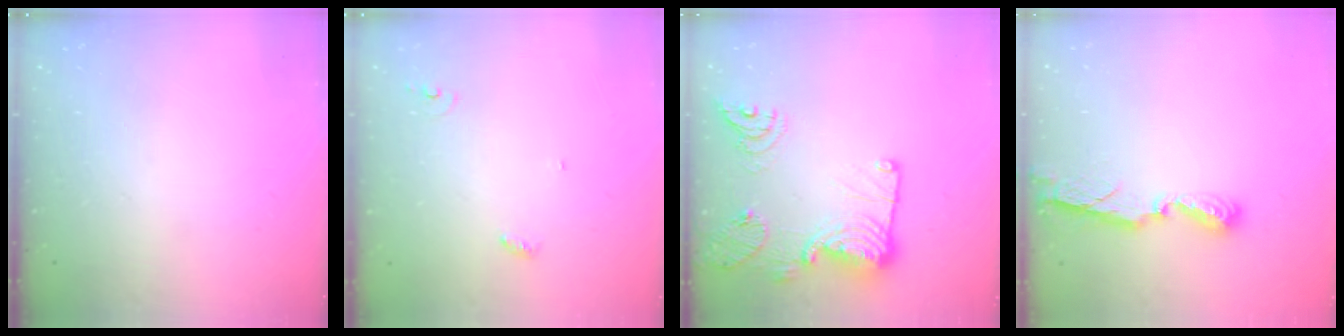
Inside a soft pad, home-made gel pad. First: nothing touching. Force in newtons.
{"total": 3.6, "press": 3.6, "slide": 0.2}
{"total": 19.1, "press": 18.3, "slide": 5.5}
{"total": 7.8, "press": 7.8, "slide": 0.5}